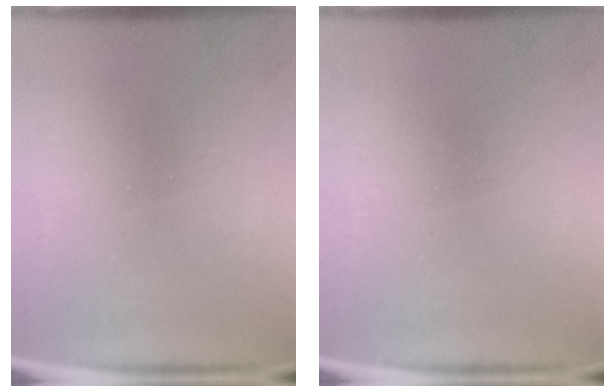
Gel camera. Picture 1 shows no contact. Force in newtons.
{"total": 0.0}